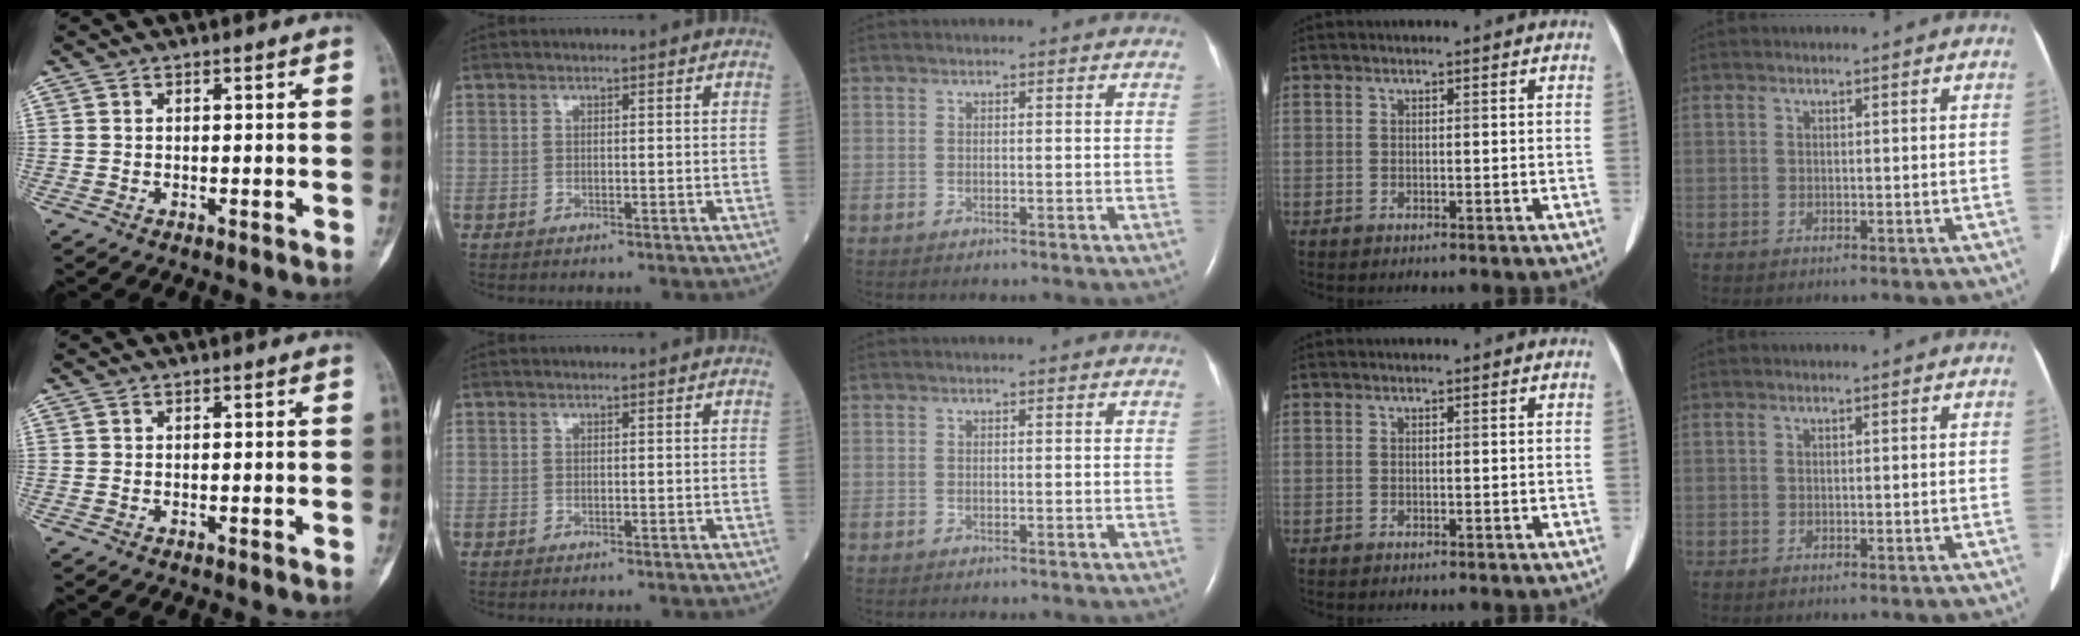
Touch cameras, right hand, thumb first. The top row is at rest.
{}